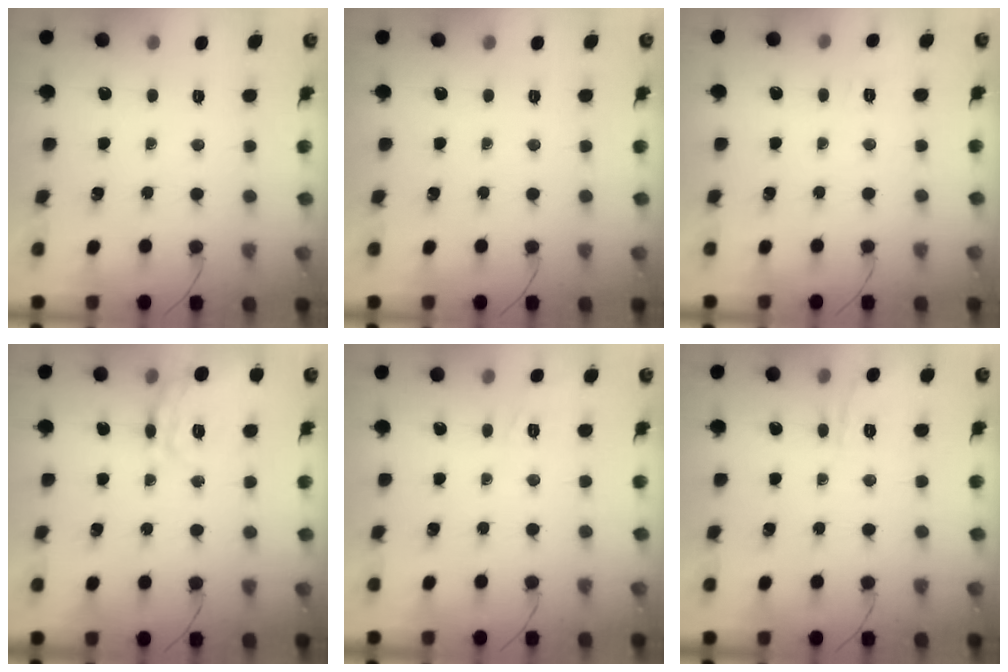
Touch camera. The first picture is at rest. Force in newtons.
{"total": 0.0}
{"total": 8.6, "press": 8.3, "slide": 2.2}
{"total": 16.8, "press": 16.8, "slide": 0.5}
{"total": 2.9, "press": 2.3, "slide": 1.8}
{"total": 2.1, "press": 1.6, "slide": 1.5}